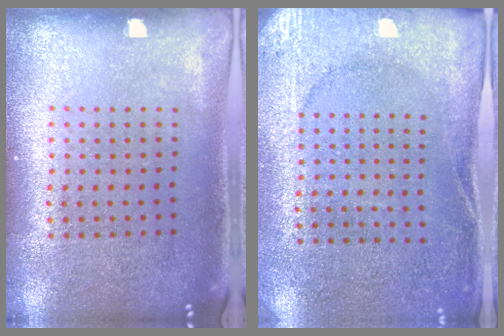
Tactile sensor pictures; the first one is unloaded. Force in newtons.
{"total": 2.6, "press": 2.5, "slide": 0.7}